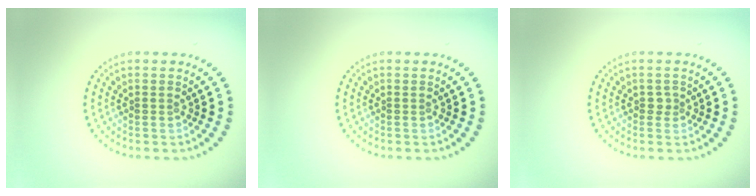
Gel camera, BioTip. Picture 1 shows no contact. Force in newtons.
{"total": 0.0}
{"total": 0.8, "press": 0.5, "slide": 0.5}